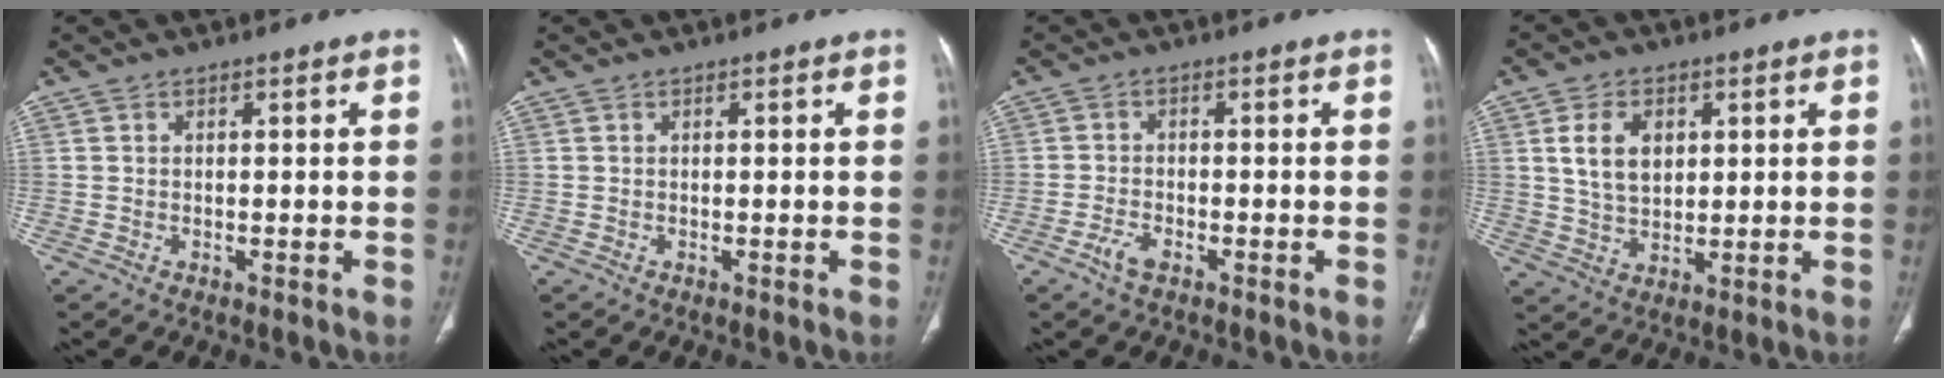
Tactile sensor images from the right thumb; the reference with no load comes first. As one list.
[{"total": 0.0}, {"total": 2.9, "force": [-1.9, 1.3, 1.8], "torque": [-0.042, 0.009, -0.036]}, {"total": 8.1, "force": [2.3, 5.3, 5.6], "torque": [-0.085, -0.010, 0.049]}]